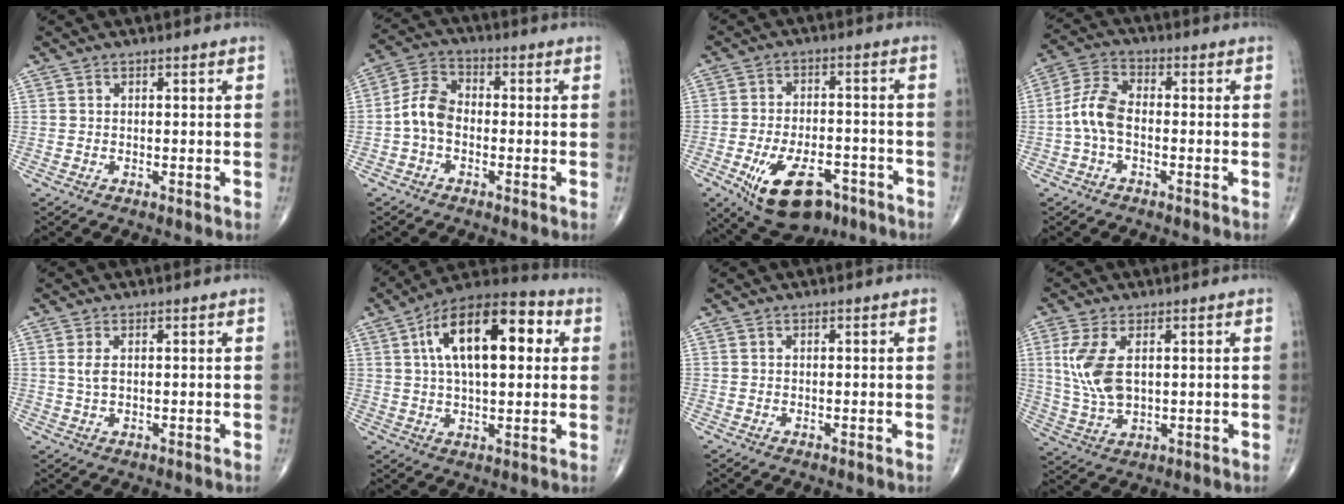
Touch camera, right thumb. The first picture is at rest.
{"total": 6.9, "force": [-1.4, 4.7, 4.8], "torque": [-0.085, 0.024, -0.041]}
{"total": 14.7, "force": [-7.7, 7.7, 9.9], "torque": [-0.151, 0.026, -0.112]}
{"total": 7.2, "force": [-1.3, 4.0, 5.9], "torque": [-0.127, 0.024, -0.035]}
{"total": 2.2, "force": [0.5, 1.1, 1.9], "torque": [-0.039, 0.001, 0.014]}
{"total": 19.3, "force": [4.8, 9.0, 16.5], "torque": [-0.243, 0.021, 0.066]}
{"total": 0.0}
{"total": 9.4, "force": [1.9, 5.0, 7.7], "torque": [-0.167, -0.008, 0.046]}